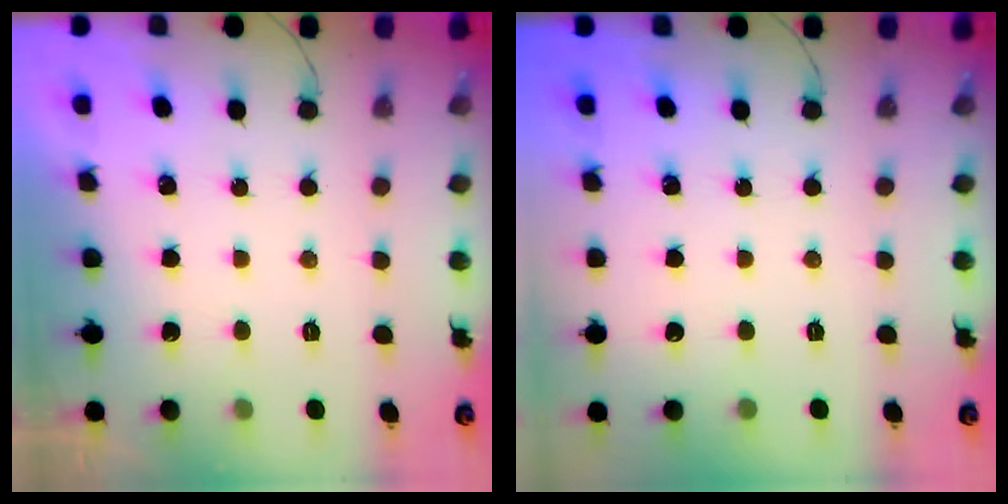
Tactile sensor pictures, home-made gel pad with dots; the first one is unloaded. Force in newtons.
{"total": 0.0}